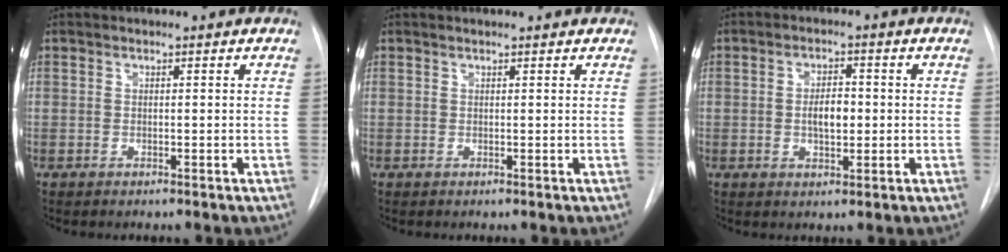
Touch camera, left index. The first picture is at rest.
{"total": 1.9, "force": [1.7, 0.5, 0.8], "torque": [-0.011, 0.018, 0.019]}
{"total": 4.1, "force": [-0.3, 1.9, 3.7], "torque": [-0.060, 0.001, -0.003]}